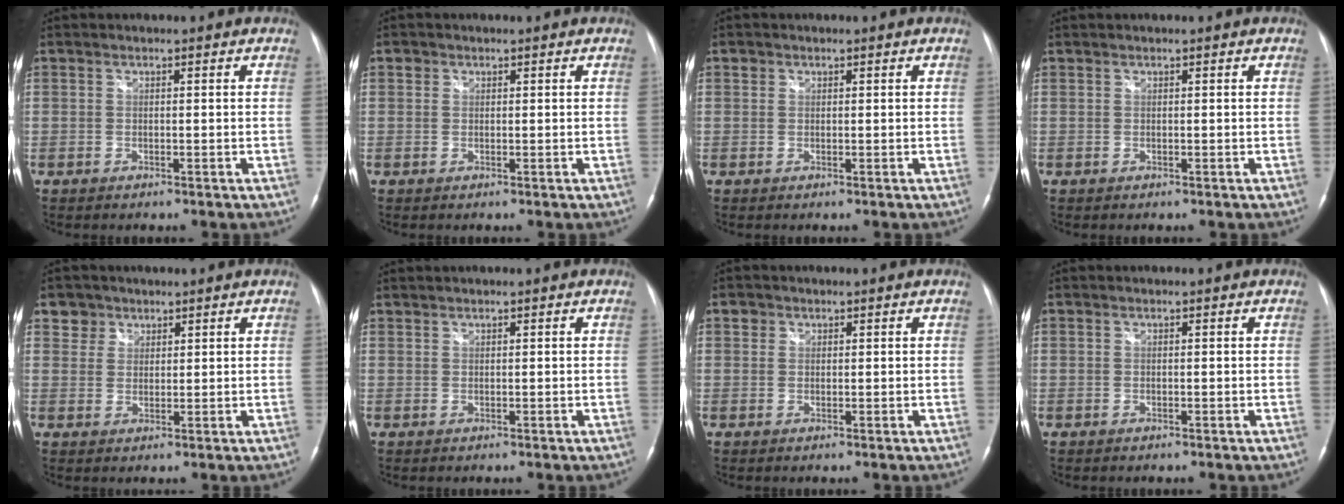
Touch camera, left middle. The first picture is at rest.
{"total": 0.8, "force": [0.4, 0.7, 0.1], "torque": [0.005, 0.004, 0.005]}
{"total": 0.7, "force": [0.4, 0.6, 0.1], "torque": [0.003, 0.005, 0.005]}
{"total": 0.0}
{"total": 3.2, "force": [2.1, 2.4, -0.3], "torque": [0.013, 0.007, 0.033]}
{"total": 0.7, "force": [0.7, -0.1, 0.0], "torque": [-0.006, 0.008, 0.020]}
{"total": 1.2, "force": [0.6, 1.0, 0.1], "torque": [0.007, 0.003, 0.006]}
{"total": 0.0}